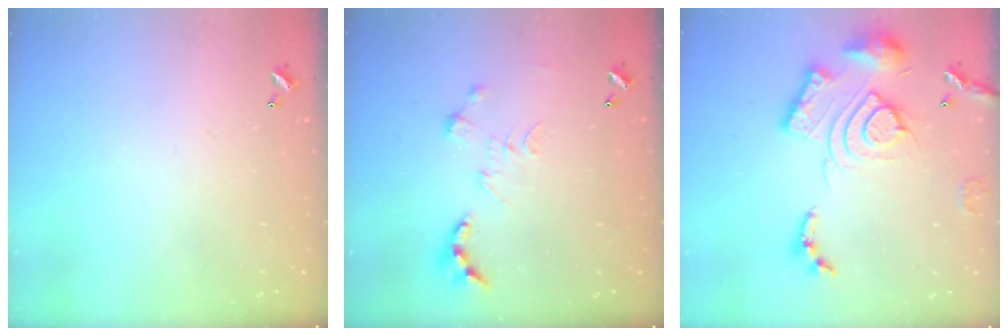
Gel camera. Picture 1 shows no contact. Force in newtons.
{"total": 0.0}
{"total": 20.0, "press": 19.9, "slide": 1.9}